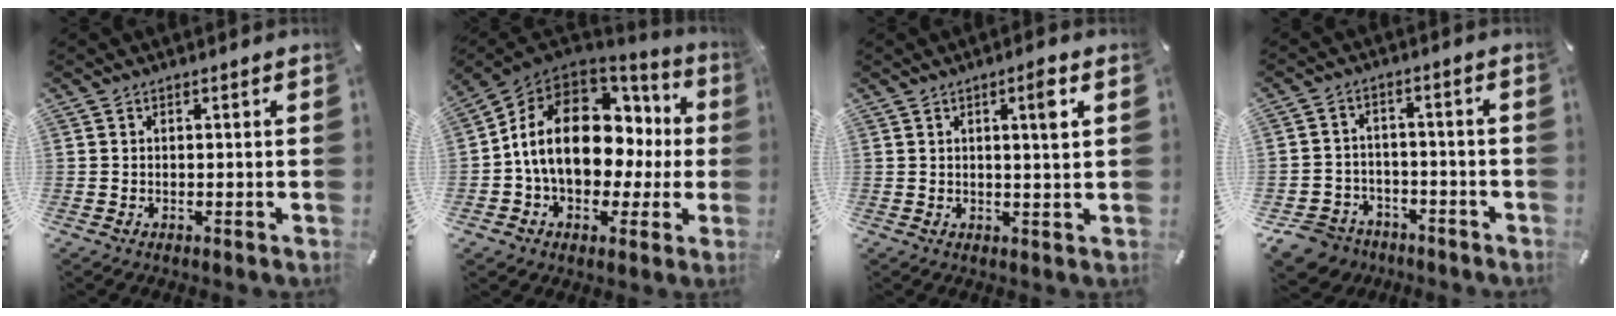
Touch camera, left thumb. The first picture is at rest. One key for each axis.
{"total": 18.1, "fx": 1.5, "fy": 13.1, "fz": 12.4, "tx": -0.219, "ty": 0.004, "tz": 0.031}
{"total": 4.4, "fx": 1.7, "fy": 0.3, "fz": 4.1, "tx": -0.065, "ty": -0.006, "tz": 0.021}
{"total": 7.1, "fx": -4.8, "fy": 5.0, "fz": 1.4, "tx": -0.041, "ty": 0.032, "tz": -0.094}